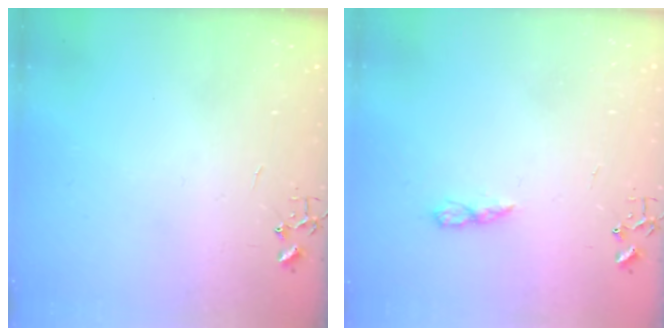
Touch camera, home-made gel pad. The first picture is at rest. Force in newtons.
{"total": 5.8, "press": 5.7, "slide": 0.6}